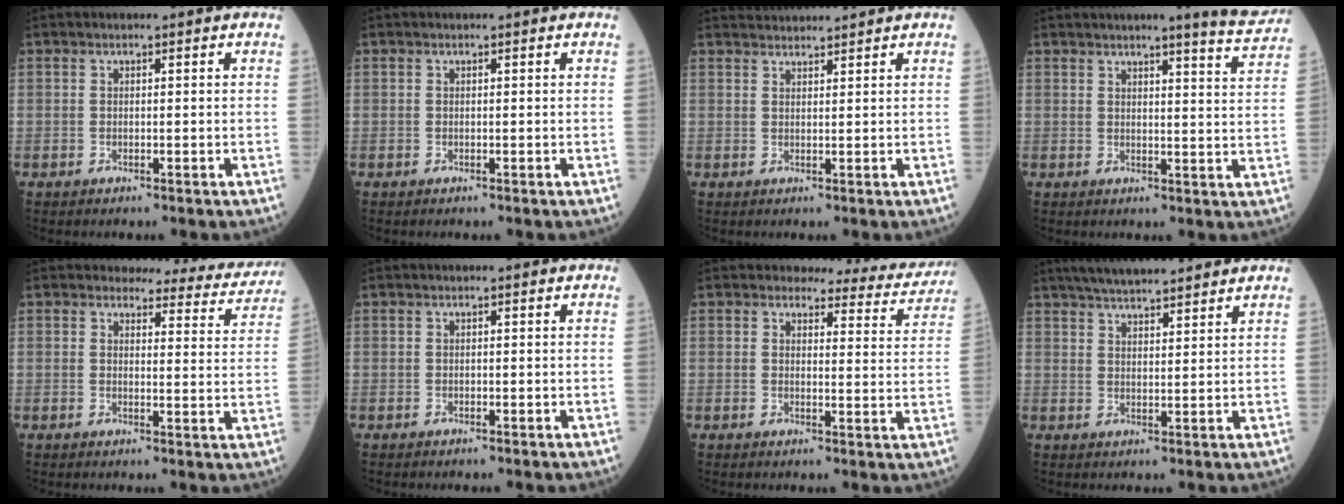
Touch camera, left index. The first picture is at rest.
{"total": 0.0}
{"total": 3.4, "force": [3.4, -0.3, 0.2], "torque": [-0.007, 0.029, 0.063]}
{"total": 7.6, "force": [7.0, -0.1, 3.1], "torque": [-0.041, -0.020, 0.069]}
{"total": 11.4, "force": [11.0, 2.9, 1.2], "torque": [0.018, -0.043, 0.095]}
{"total": 0.0}
{"total": 9.6, "force": [9.2, 2.6, 0.8], "torque": [0.018, -0.035, 0.078]}
{"total": 10.8, "force": [9.3, 1.6, 5.2], "torque": [-0.080, 0.027, 0.139]}